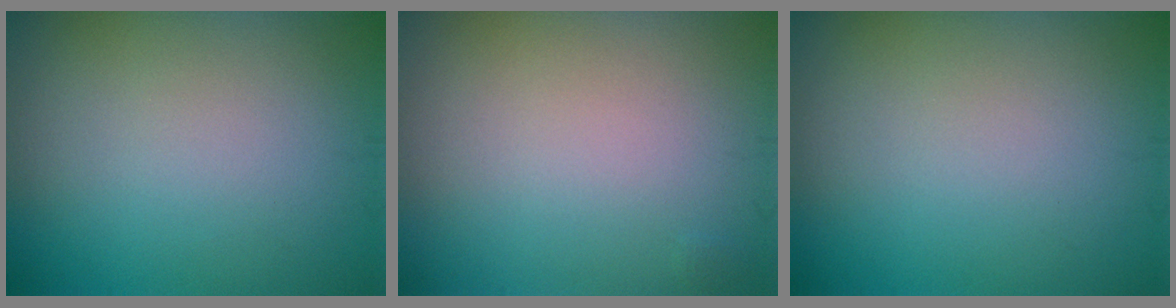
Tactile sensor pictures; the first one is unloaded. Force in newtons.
{"total": 0.0}
{"total": 0.0}